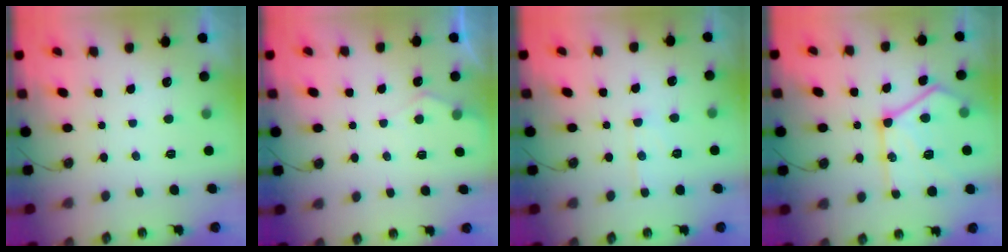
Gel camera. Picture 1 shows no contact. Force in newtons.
{"total": 4.4, "press": 4.3, "slide": 0.5}
{"total": 7.0, "press": 7.0, "slide": 0.4}
{"total": 21.9, "press": 21.8, "slide": 1.5}